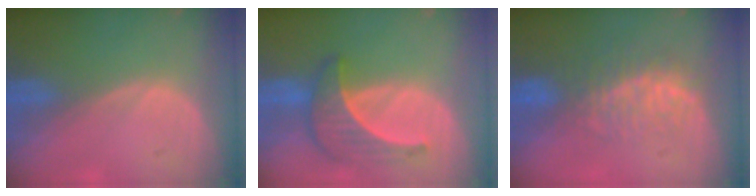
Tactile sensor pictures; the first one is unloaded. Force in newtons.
{"total": 6.4, "press": 6.3, "slide": 0.7}
{"total": 7.5, "press": 7.0, "slide": 2.8}